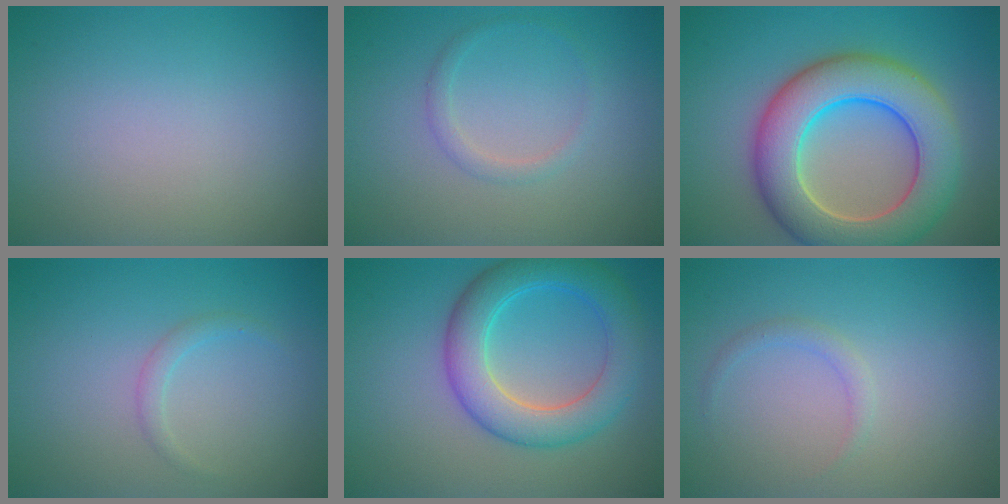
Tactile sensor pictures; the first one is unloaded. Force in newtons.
{"total": 1.2, "press": 1.2, "slide": 0.1}
{"total": 10.0, "press": 10.0, "slide": 0.5}
{"total": 1.1, "press": 1.1, "slide": 0.1}
{"total": 6.3, "press": 6.3, "slide": 0.1}
{"total": 1.1, "press": 1.1, "slide": 0.0}